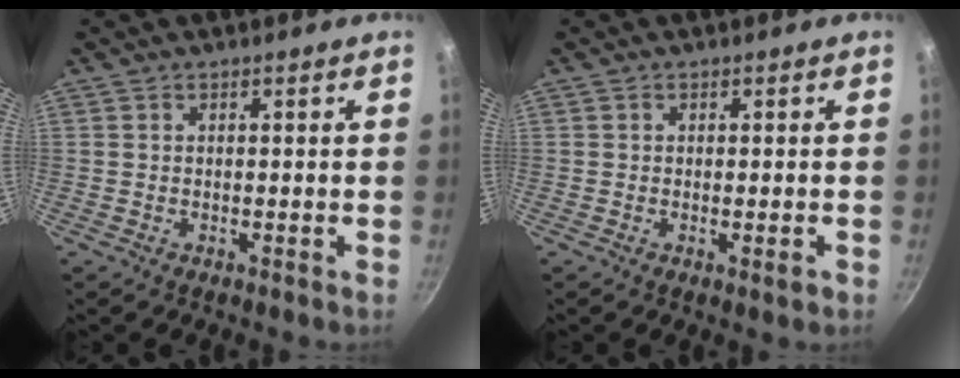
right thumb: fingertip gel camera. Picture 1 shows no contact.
{"total": 1.8, "force": [-0.5, 0.4, 1.7], "torque": [-0.028, -0.003, -0.010]}